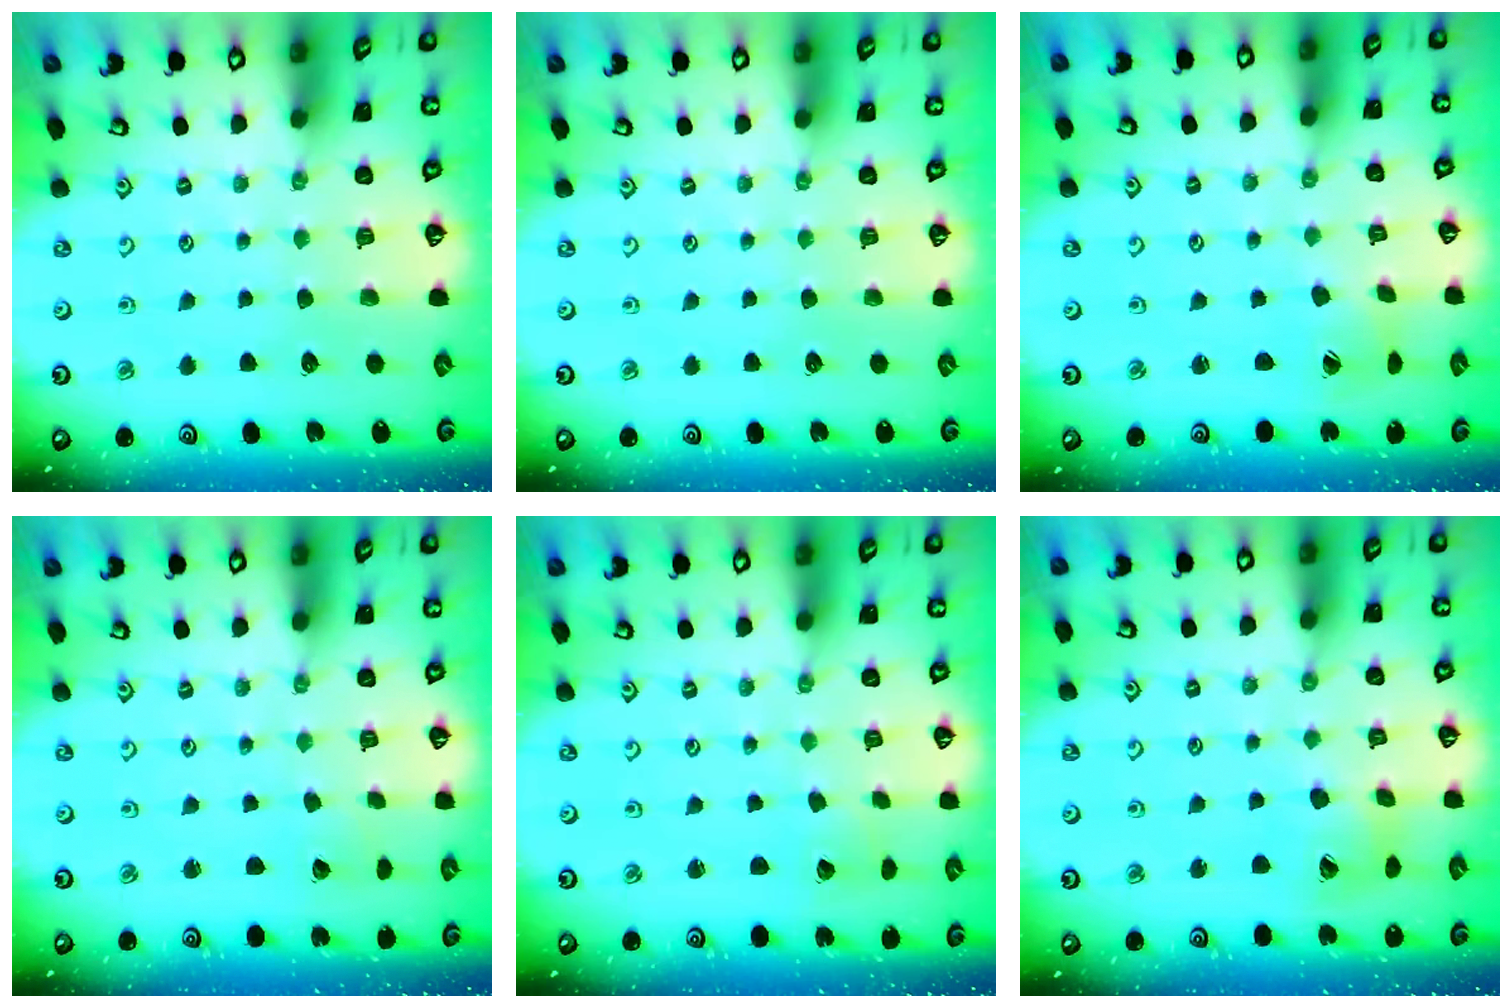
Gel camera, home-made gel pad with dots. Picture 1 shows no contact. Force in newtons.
{"total": 0.0}
{"total": 2.5, "press": 2.5, "slide": 0.4}
{"total": 1.6, "press": 1.6, "slide": 0.0}
{"total": 2.5, "press": 2.5, "slide": 0.1}
{"total": 10.4, "press": 10.4, "slide": 1.3}